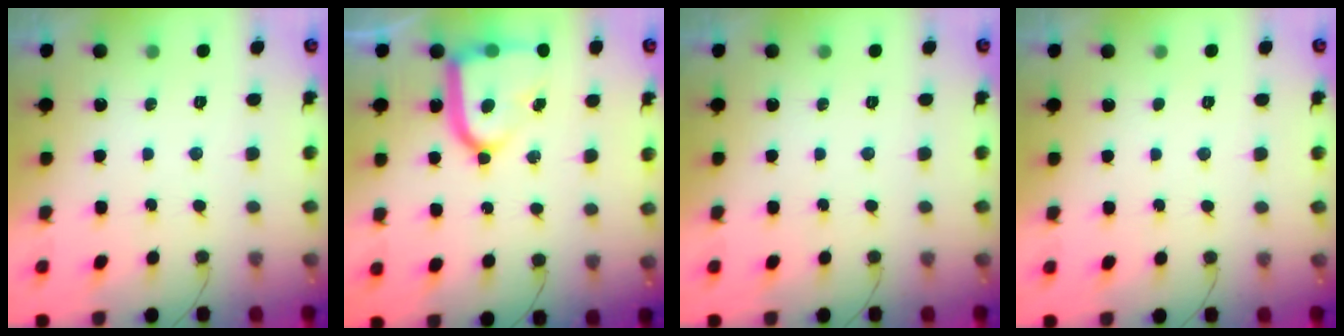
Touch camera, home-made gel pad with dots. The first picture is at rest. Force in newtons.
{"total": 15.9, "press": 15.9, "slide": 1.5}
{"total": 0.0}
{"total": 1.6, "press": 1.6, "slide": 0.1}